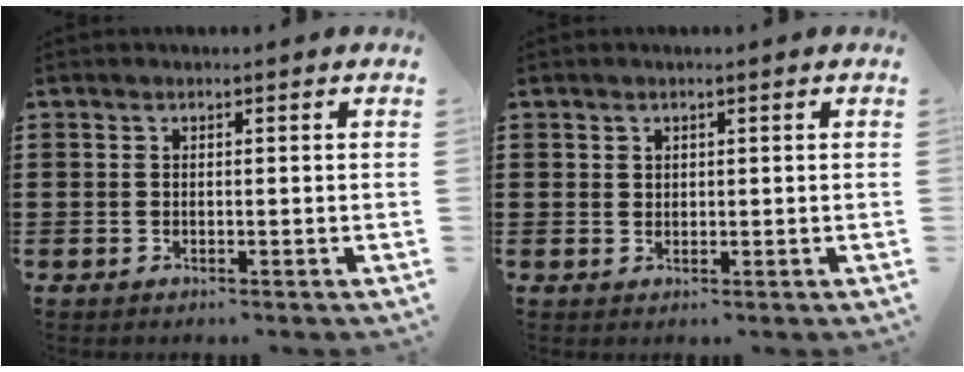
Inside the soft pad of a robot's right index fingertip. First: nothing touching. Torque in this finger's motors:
{"motor_torque": [-0.40, 0.43, -0.06, -0.01]}